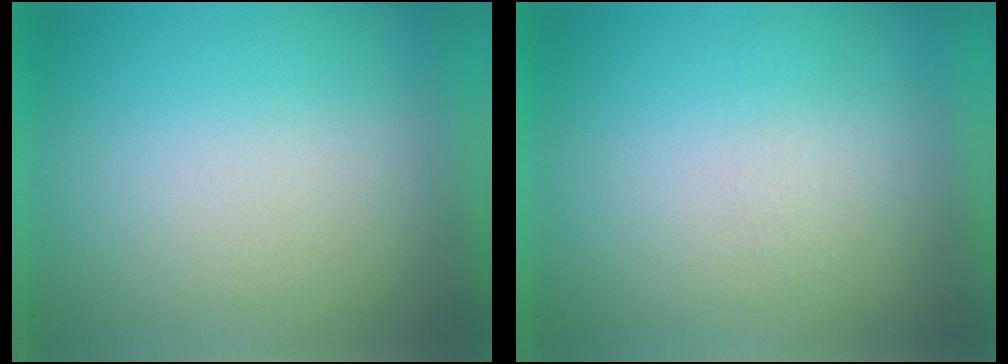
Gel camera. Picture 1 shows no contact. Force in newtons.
{"total": 1.3}